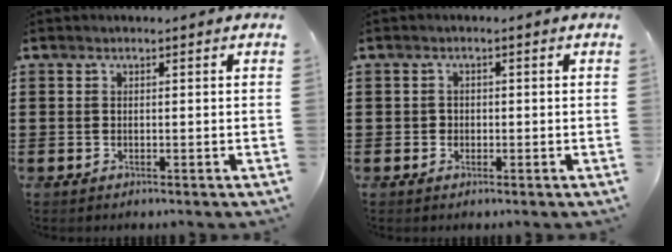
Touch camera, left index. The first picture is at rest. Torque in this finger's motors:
{"motor_torque": [-0.03, 0.00, -0.01, -0.01]}